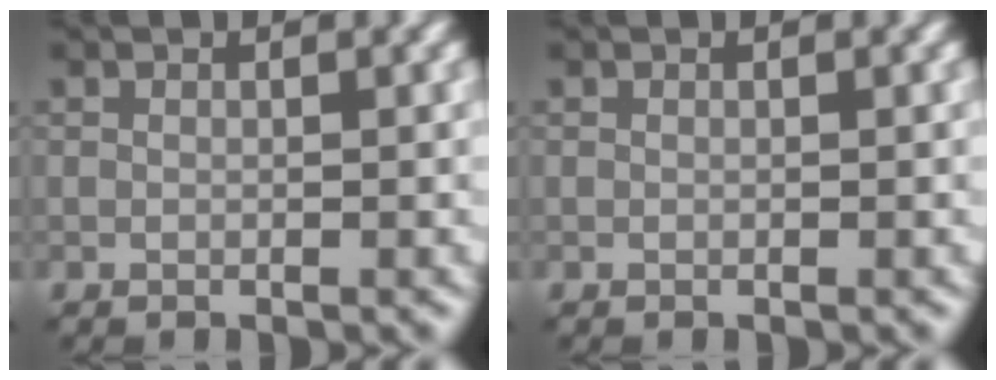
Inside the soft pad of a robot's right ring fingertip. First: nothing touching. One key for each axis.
{"total": 0.0}